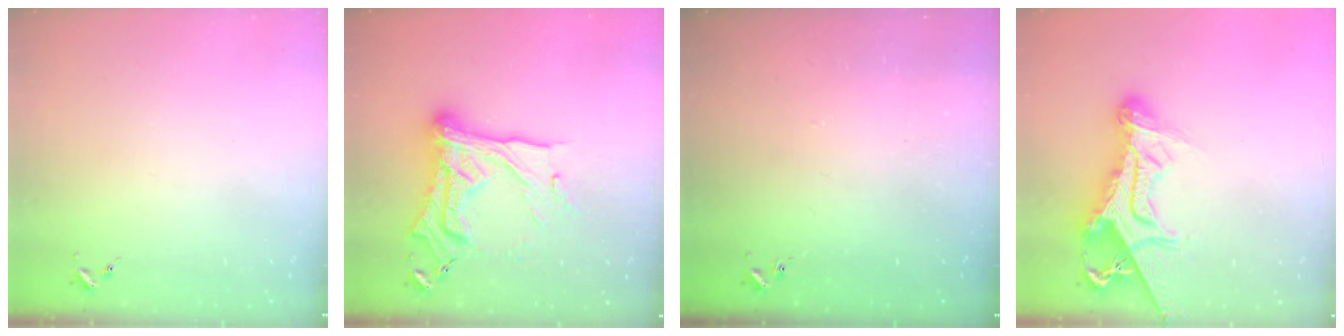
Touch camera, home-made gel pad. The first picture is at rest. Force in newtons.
{"total": 25.4, "press": 25.2, "slide": 2.5}
{"total": 0.9, "press": 0.8, "slide": 0.2}
{"total": 19.0, "press": 18.9, "slide": 1.9}